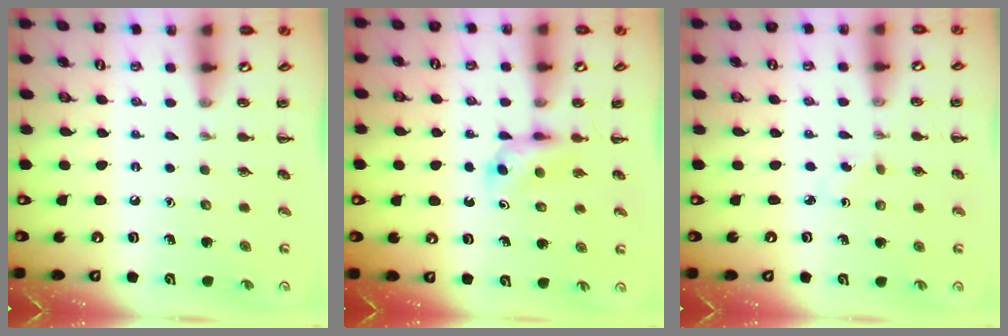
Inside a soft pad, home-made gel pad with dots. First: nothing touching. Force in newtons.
{"total": 3.7, "press": 3.4, "slide": 1.4}
{"total": 1.3, "press": 1.1, "slide": 0.7}